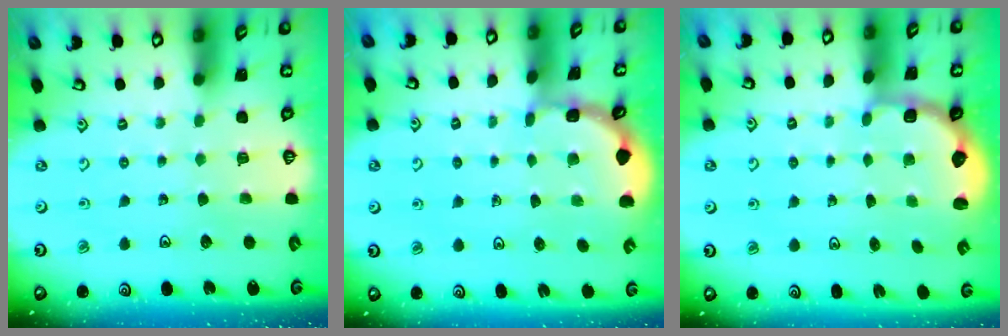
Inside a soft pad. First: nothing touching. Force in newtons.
{"total": 1.6, "press": 1.6, "slide": 0.1}
{"total": 2.6, "press": 2.1, "slide": 1.5}